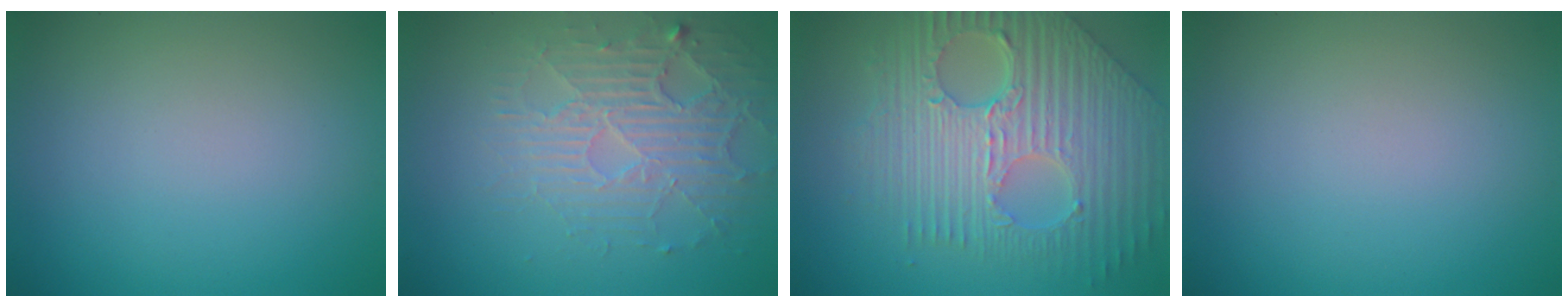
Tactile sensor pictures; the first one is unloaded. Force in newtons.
{"total": 3.9, "press": 3.5, "slide": 1.6}
{"total": 9.8, "press": 6.7, "slide": 7.1}
{"total": 0.0}